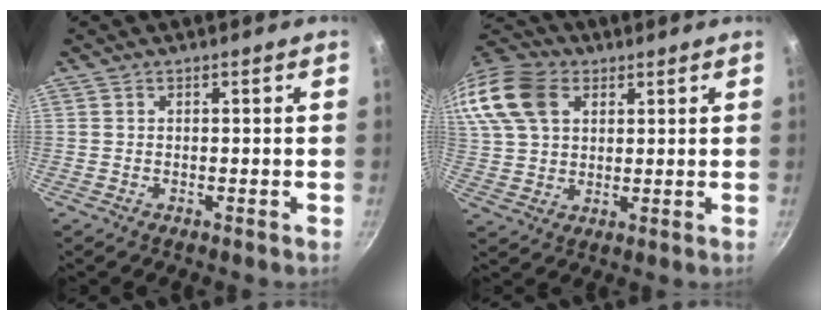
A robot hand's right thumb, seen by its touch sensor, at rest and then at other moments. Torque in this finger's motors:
{"motor_torque": [0.20, 0.21, 0.56, -0.51, 0.26]}